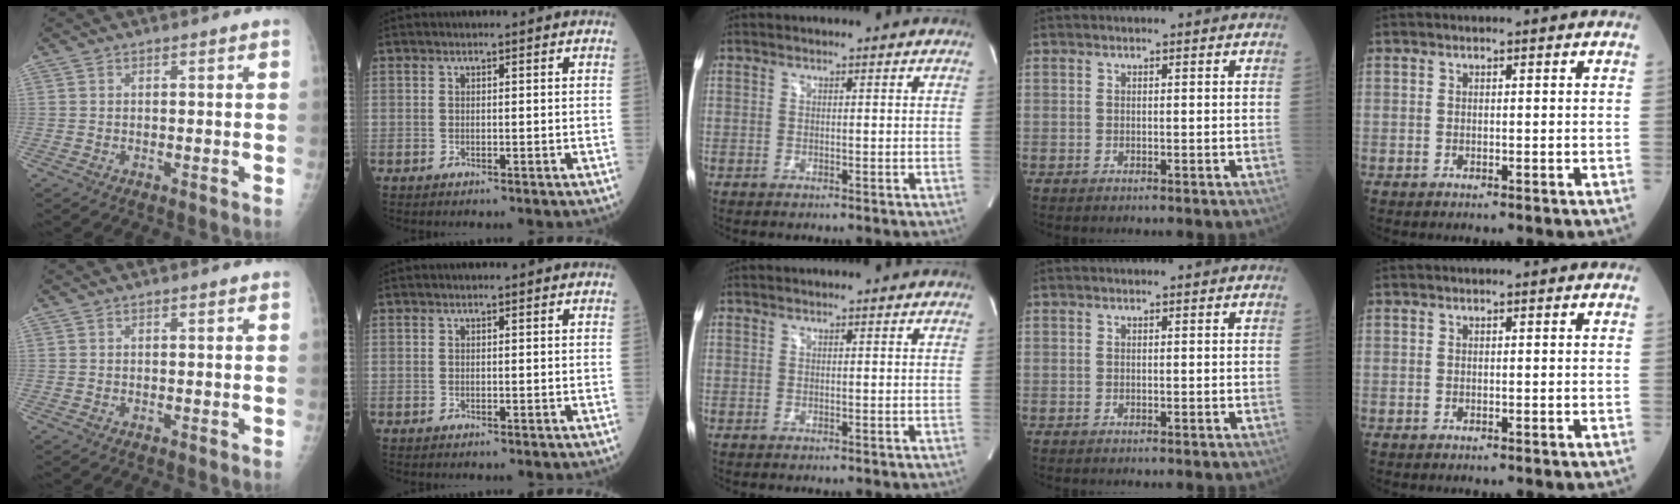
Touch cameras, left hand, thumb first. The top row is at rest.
{}